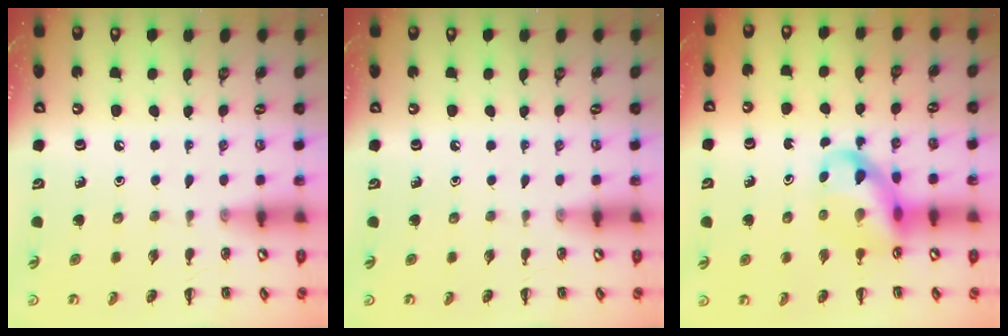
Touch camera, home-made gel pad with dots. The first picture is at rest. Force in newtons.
{"total": 0.0}
{"total": 11.1, "press": 10.7, "slide": 2.9}